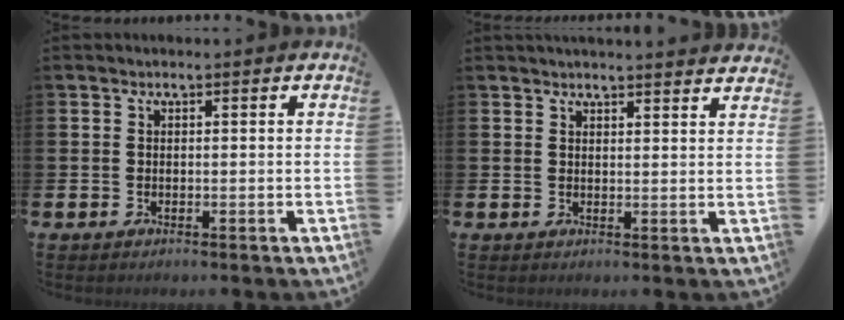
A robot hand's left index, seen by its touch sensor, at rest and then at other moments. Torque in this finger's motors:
{"motor_torque": [0.35, -1.79, 0.11, 0.04]}